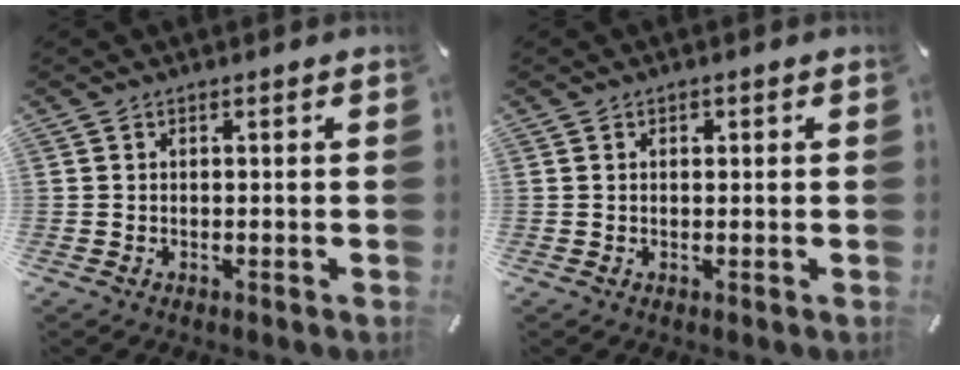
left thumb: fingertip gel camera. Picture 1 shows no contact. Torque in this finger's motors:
{"motor_torque": [0.20, 0.20, 0.04, -0.29, 0.01]}